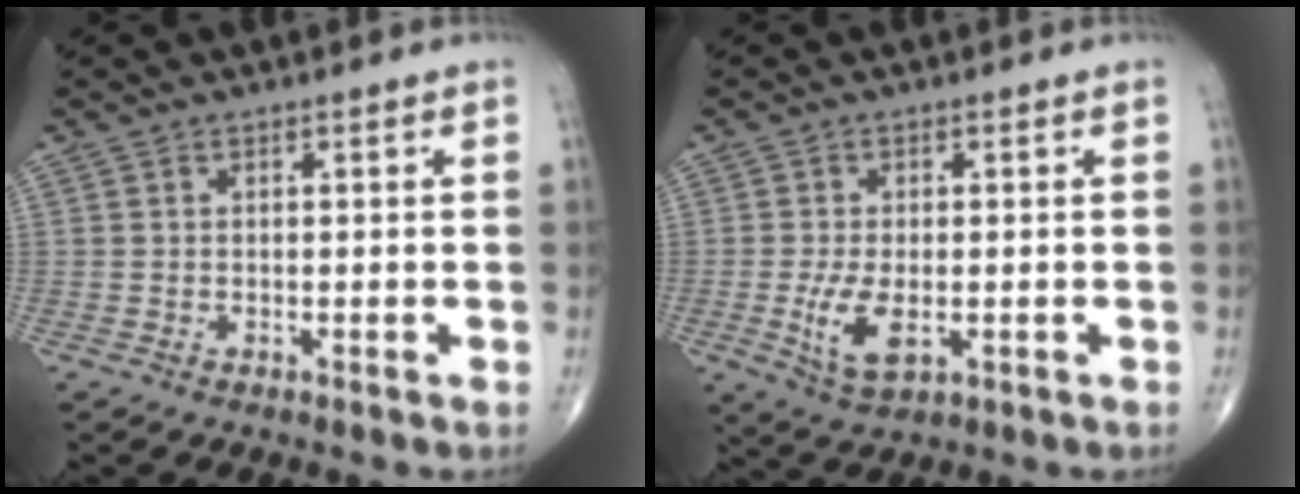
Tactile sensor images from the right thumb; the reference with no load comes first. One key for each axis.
{"total": 6.4, "fx": -1.3, "fy": 3.2, "fz": 5.4, "tx": -0.108, "ty": -0.013, "tz": -0.016}